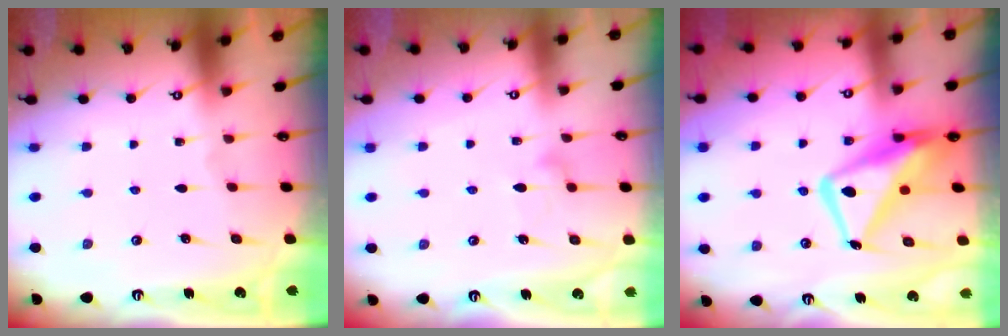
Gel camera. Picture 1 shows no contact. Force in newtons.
{"total": 8.4, "press": 8.4, "slide": 0.5}
{"total": 14.0, "press": 13.9, "slide": 1.6}